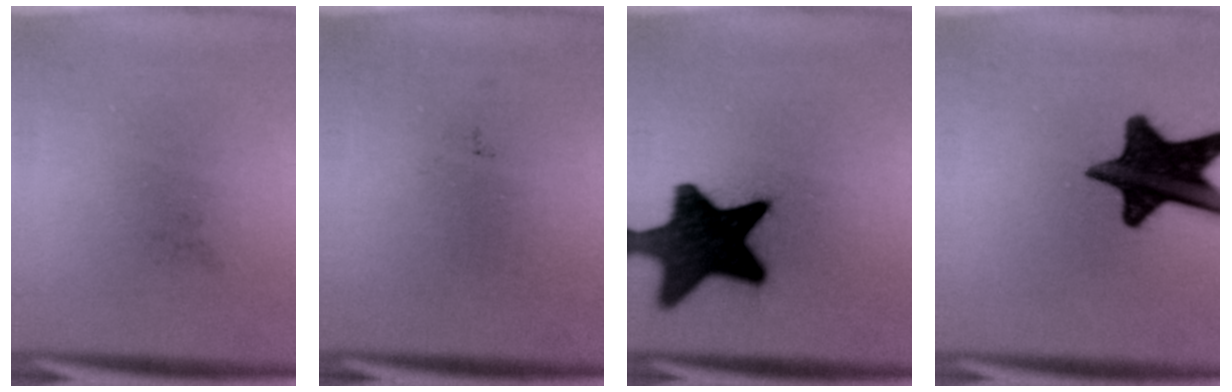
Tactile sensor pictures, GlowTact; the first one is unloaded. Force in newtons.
{"total": 0.0}
{"total": 15.9}
{"total": 15.7}